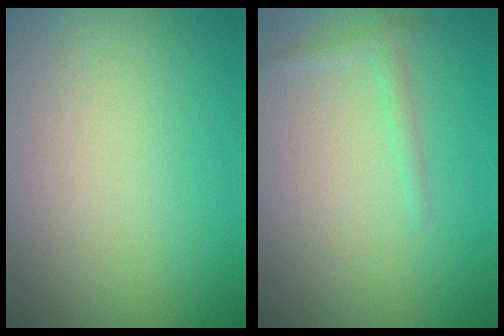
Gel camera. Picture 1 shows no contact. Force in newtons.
{"total": 1.1, "press": 1.1, "slide": 0.0}